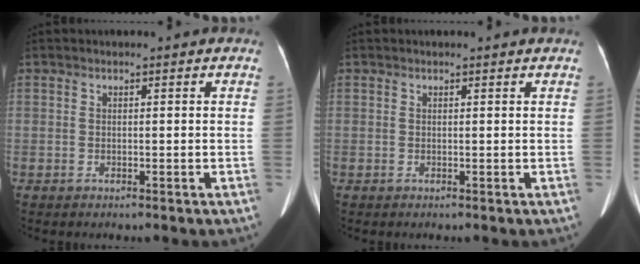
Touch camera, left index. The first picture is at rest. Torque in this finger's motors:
{"motor_torque": [-0.17, -0.10, 0.00, 0.01]}